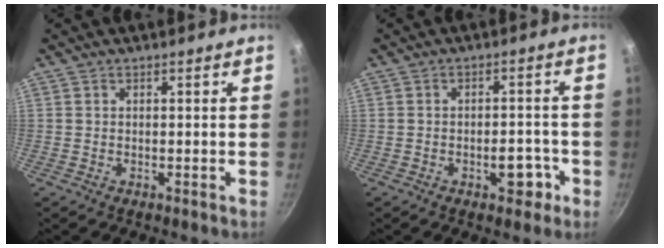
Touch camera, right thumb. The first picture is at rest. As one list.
[{"total": 5.3, "force": [-2.2, 2.9, 3.9], "torque": [-0.029, 0.019, -0.027]}]